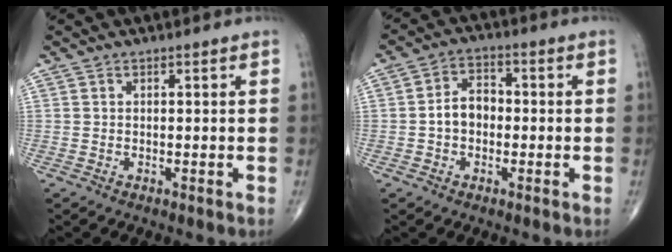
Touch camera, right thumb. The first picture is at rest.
{"total": 5.7, "force": [-0.7, 4.1, 3.9], "torque": [-0.055, 0.024, -0.021]}